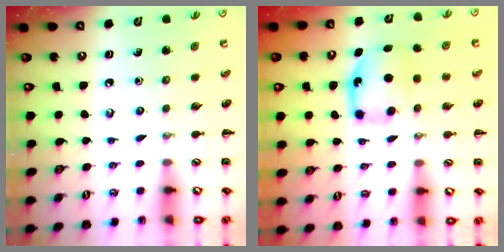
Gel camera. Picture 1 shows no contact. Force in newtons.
{"total": 6.3, "press": 6.2, "slide": 0.8}